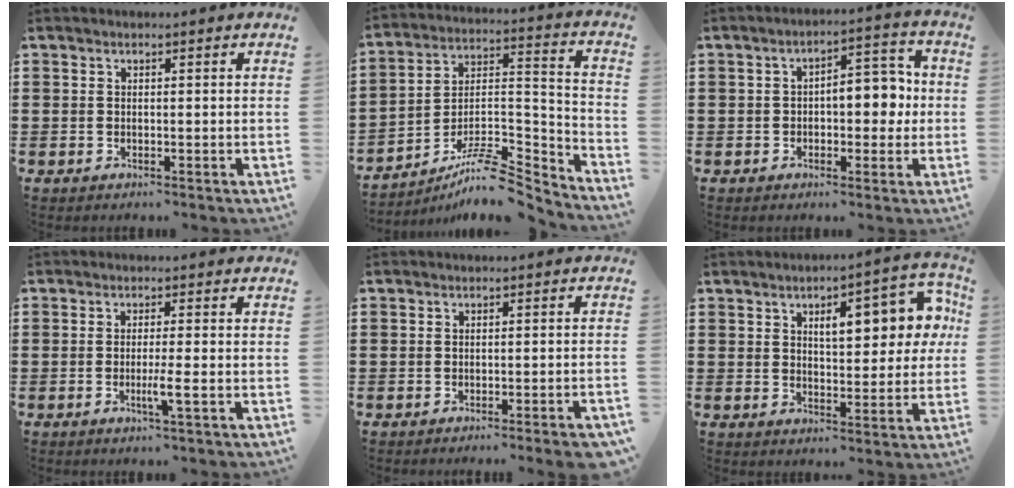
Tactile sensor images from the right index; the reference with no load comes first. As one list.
[{"total": 8.7, "force": [-7.2, 2.3, 4.4], "torque": [-0.066, 0.016, -0.139]}, {"total": 6.8, "force": [-0.2, 3.9, 5.6], "torque": [-0.075, 0.001, -0.014]}, {"total": 3.3, "force": [-1.2, -0.4, 3.1], "torque": [-0.050, -0.010, -0.023]}, {"total": 1.6, "force": [-1.3, -0.2, 0.9], "torque": [-0.015, 0.000, -0.024]}, {"total": 9.1, "force": [3.4, 3.8, 7.6], "torque": [-0.104, -0.008, 0.047]}]